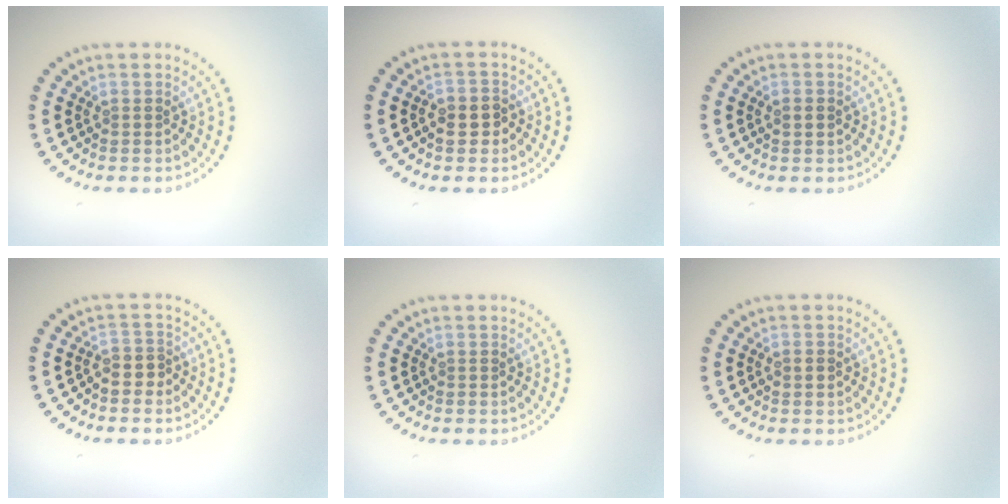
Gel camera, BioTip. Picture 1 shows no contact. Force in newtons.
{"total": 2.0, "press": 1.9, "slide": 0.5}
{"total": 1.3, "press": 1.3, "slide": 0.2}
{"total": 1.5, "press": 1.2, "slide": 0.9}
{"total": 0.0}
{"total": 1.1, "press": 1.1, "slide": 0.2}